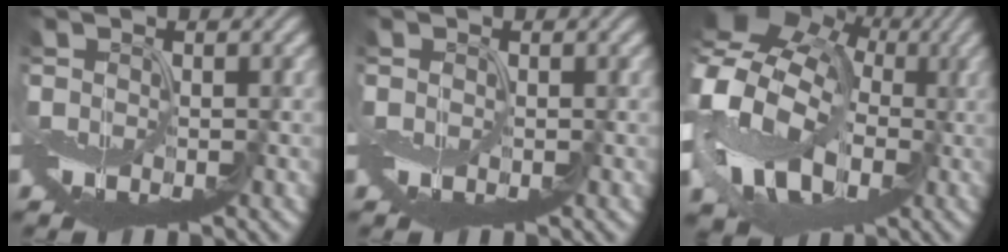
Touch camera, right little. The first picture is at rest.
{"total": 0.0}
{"total": 16.8, "force": [0.0, 13.8, 9.6], "torque": [-0.216, 0.002, -0.011]}